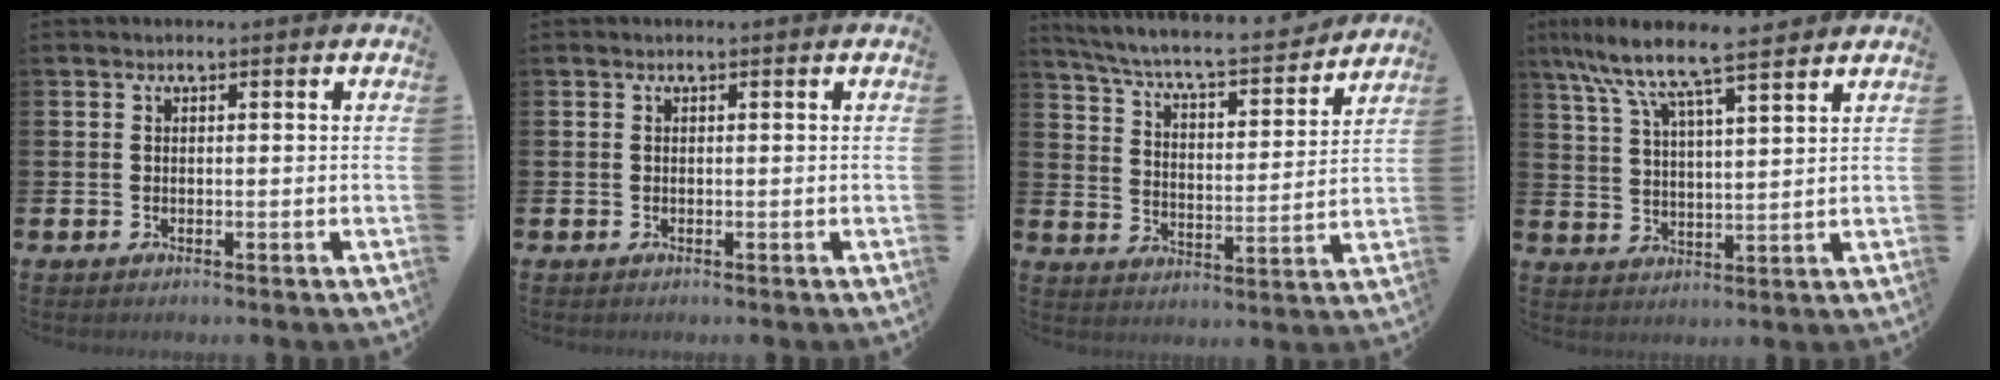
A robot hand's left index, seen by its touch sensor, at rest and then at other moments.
{"total": 0.0}
{"total": 6.7, "force": [6.2, 0.7, 2.4], "torque": [-0.076, -0.051, 0.102]}
{"total": 8.8, "force": [7.7, 1.0, 4.1], "torque": [-0.102, -0.042, 0.134]}